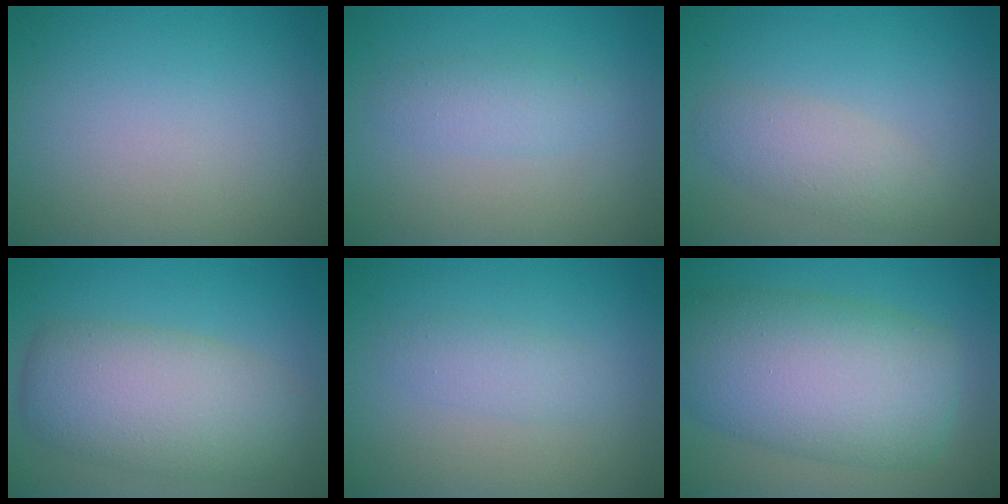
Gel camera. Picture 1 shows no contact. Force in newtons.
{"total": 1.9, "press": 1.9, "slide": 0.0}
{"total": 2.6, "press": 2.6, "slide": 0.1}
{"total": 7.6, "press": 7.6, "slide": 0.3}
{"total": 1.7, "press": 1.7, "slide": 0.0}
{"total": 11.0, "press": 11.0, "slide": 0.3}